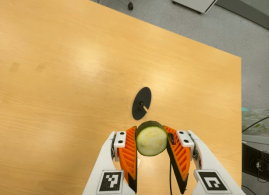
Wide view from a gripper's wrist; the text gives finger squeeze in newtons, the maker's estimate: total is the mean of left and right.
{"total": 11.4, "left": 10.8, "right": 12.0}